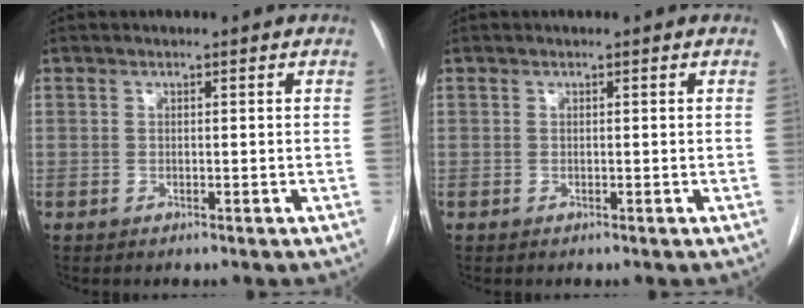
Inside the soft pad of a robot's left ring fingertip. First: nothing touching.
{"total": 0.0}